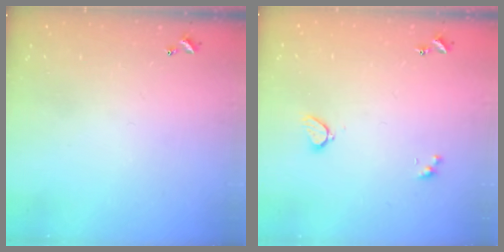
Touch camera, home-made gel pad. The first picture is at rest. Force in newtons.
{"total": 1.9, "press": 1.9, "slide": 0.3}